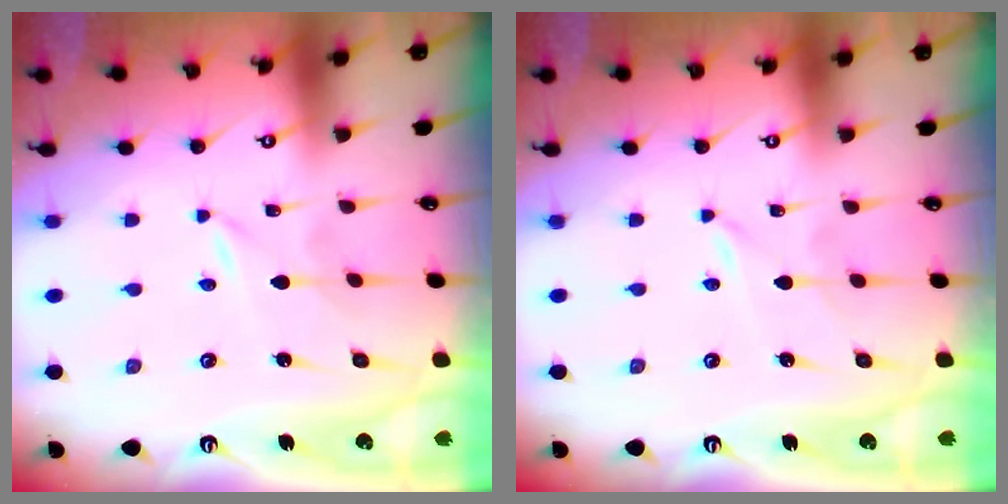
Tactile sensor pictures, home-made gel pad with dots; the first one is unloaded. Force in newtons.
{"total": 0.0}